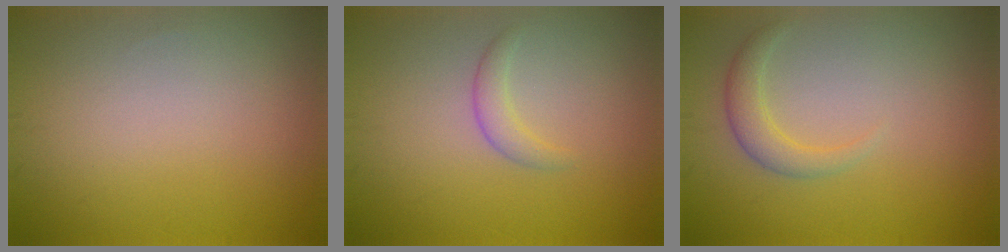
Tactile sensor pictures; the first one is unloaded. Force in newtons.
{"total": 1.6, "press": 1.6, "slide": 0.2}
{"total": 2.0, "press": 2.0, "slide": 0.2}